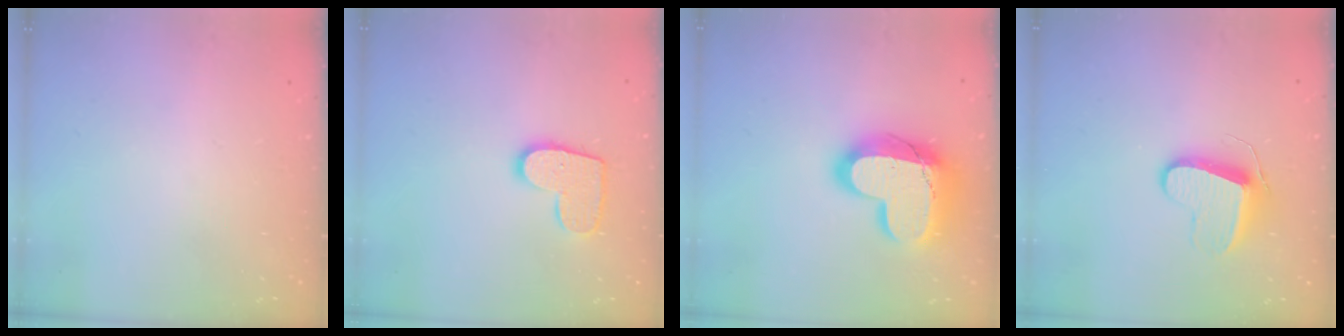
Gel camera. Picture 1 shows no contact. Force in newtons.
{"total": 10.8, "press": 10.8, "slide": 0.5}
{"total": 24.2, "press": 24.2, "slide": 1.6}
{"total": 9.9, "press": 9.9, "slide": 0.8}